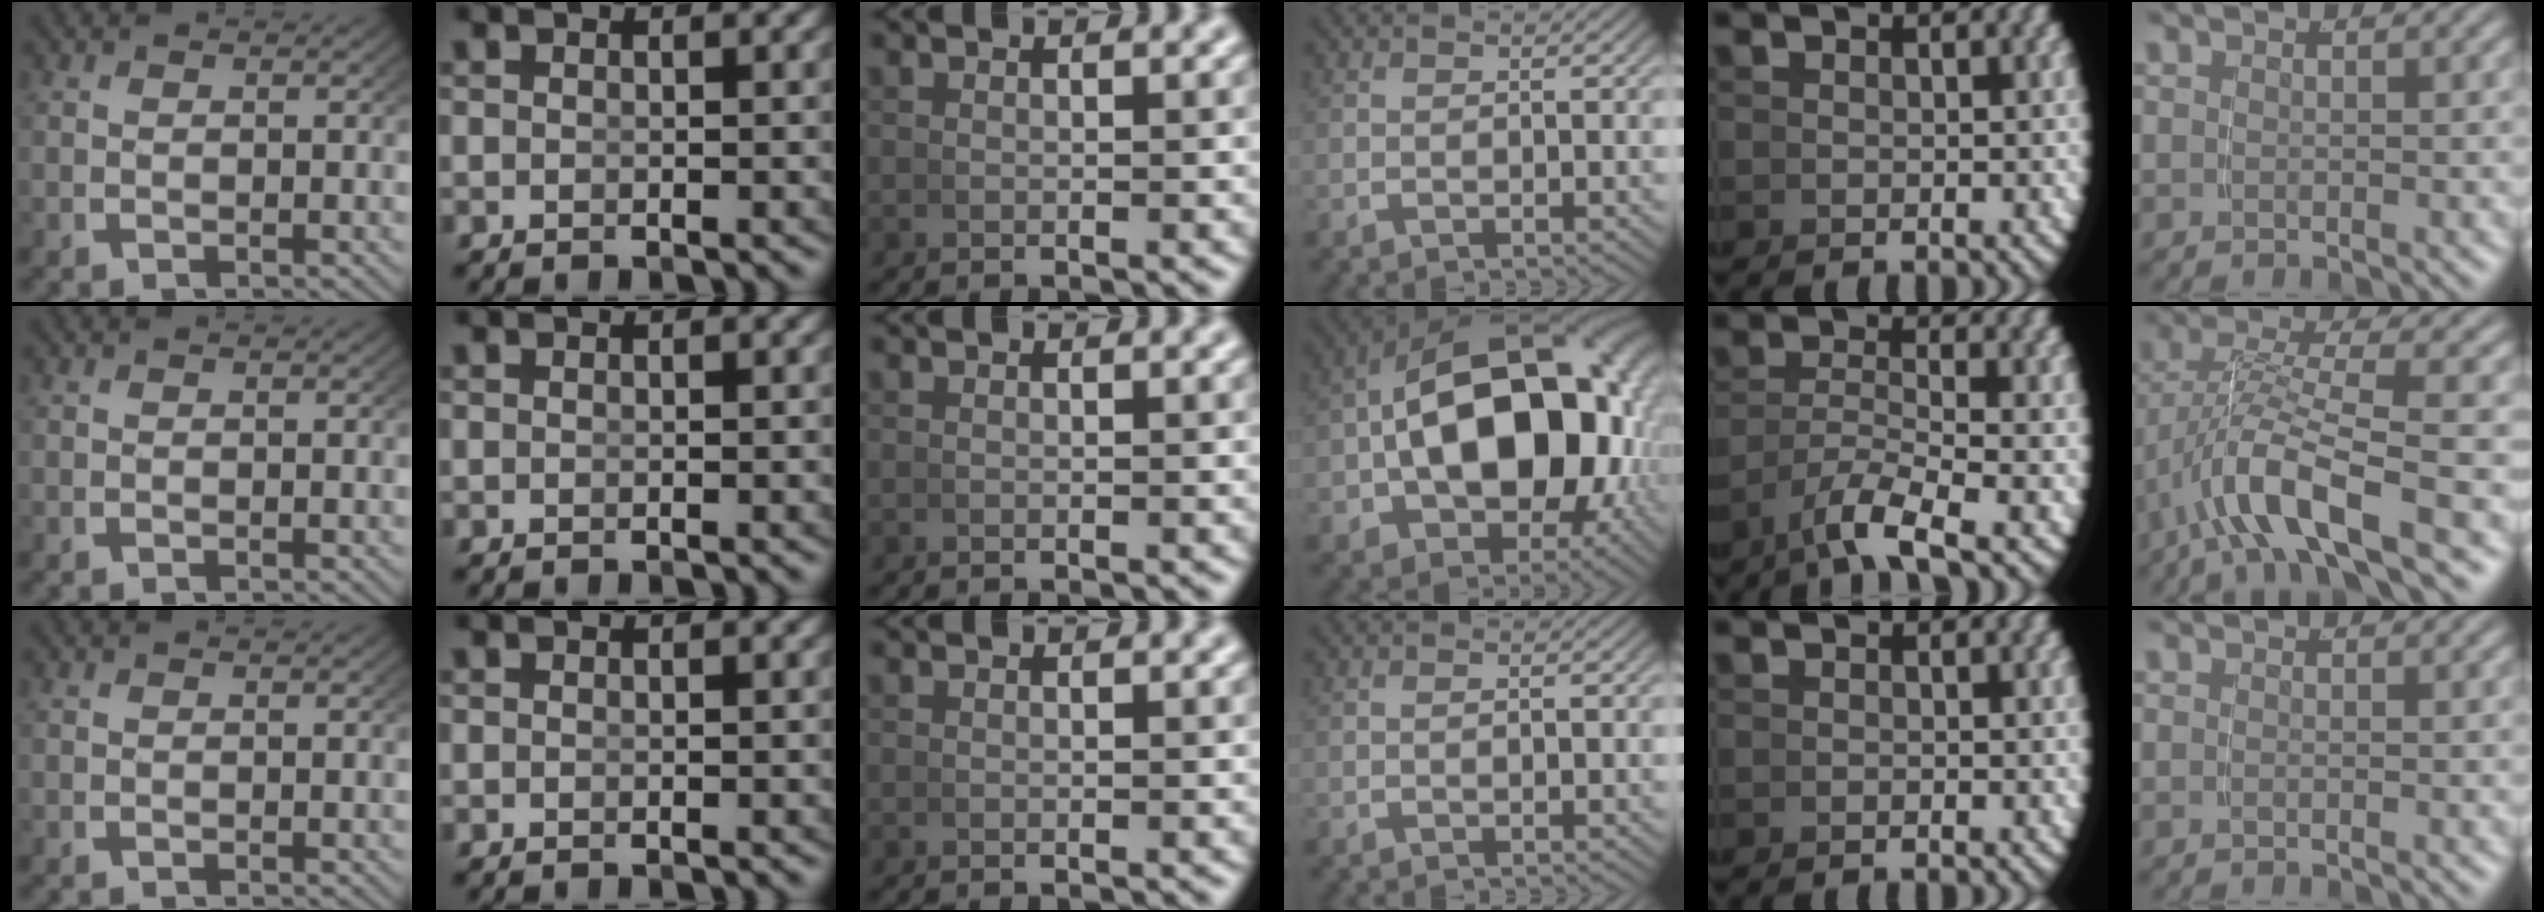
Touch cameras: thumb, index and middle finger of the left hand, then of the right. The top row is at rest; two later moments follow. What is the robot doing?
{"motion": "lift_and_place", "object": "bowl"}